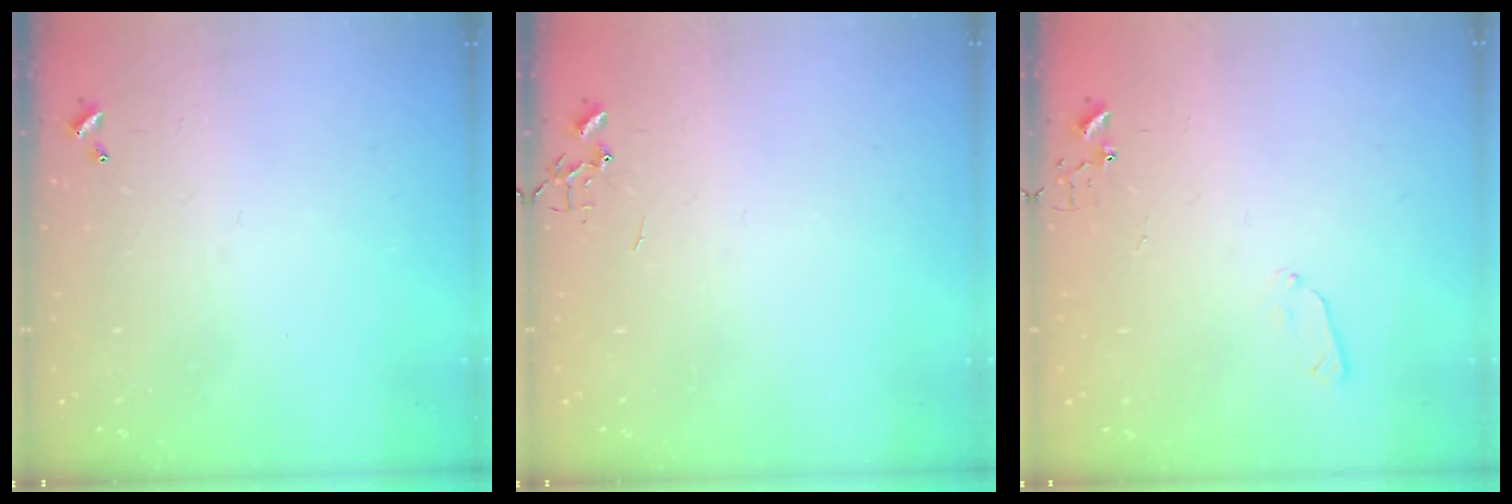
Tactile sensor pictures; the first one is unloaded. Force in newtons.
{"total": 0.0}
{"total": 3.7, "press": 3.6, "slide": 0.5}